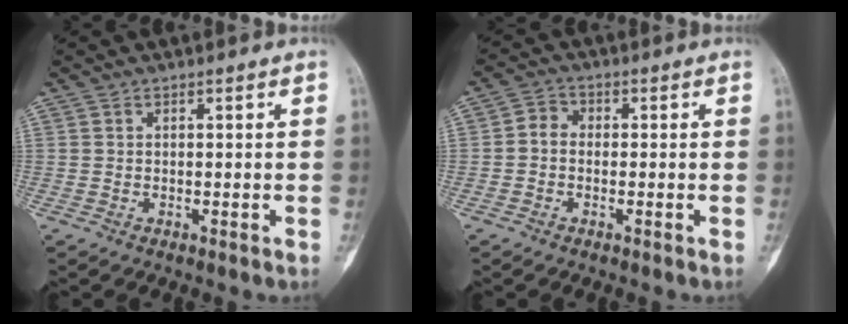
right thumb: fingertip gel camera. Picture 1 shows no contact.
{"total": 3.2, "force": [-0.6, 2.6, 1.8], "torque": [-0.020, 0.010, -0.024]}